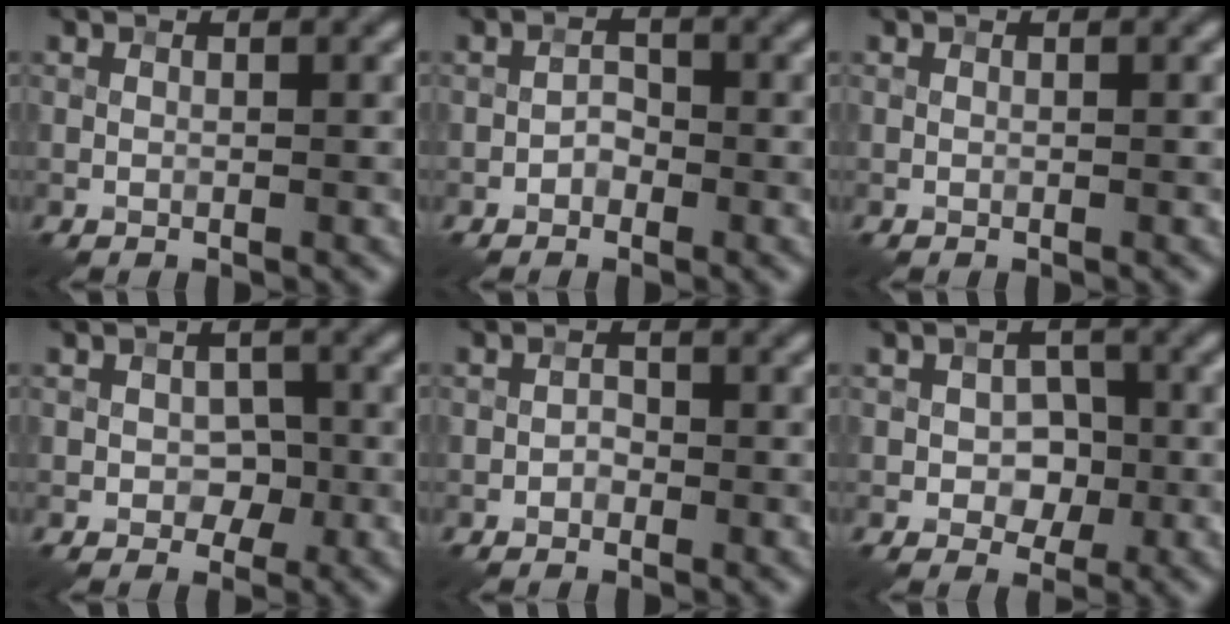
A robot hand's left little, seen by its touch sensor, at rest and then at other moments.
{"total": 1.3, "force": [-0.7, 0.9, 0.6], "torque": [-0.009, 0.005, -0.014]}
{"total": 0.0}
{"total": 2.1, "force": [-0.4, 1.7, 1.1], "torque": [-0.013, -0.002, -0.009]}
{"total": 0.9, "force": [-0.4, 0.7, 0.4], "torque": [-0.005, 0.001, -0.010]}
{"total": 3.1, "force": [-0.4, 2.4, 1.9], "torque": [-0.024, -0.002, -0.012]}